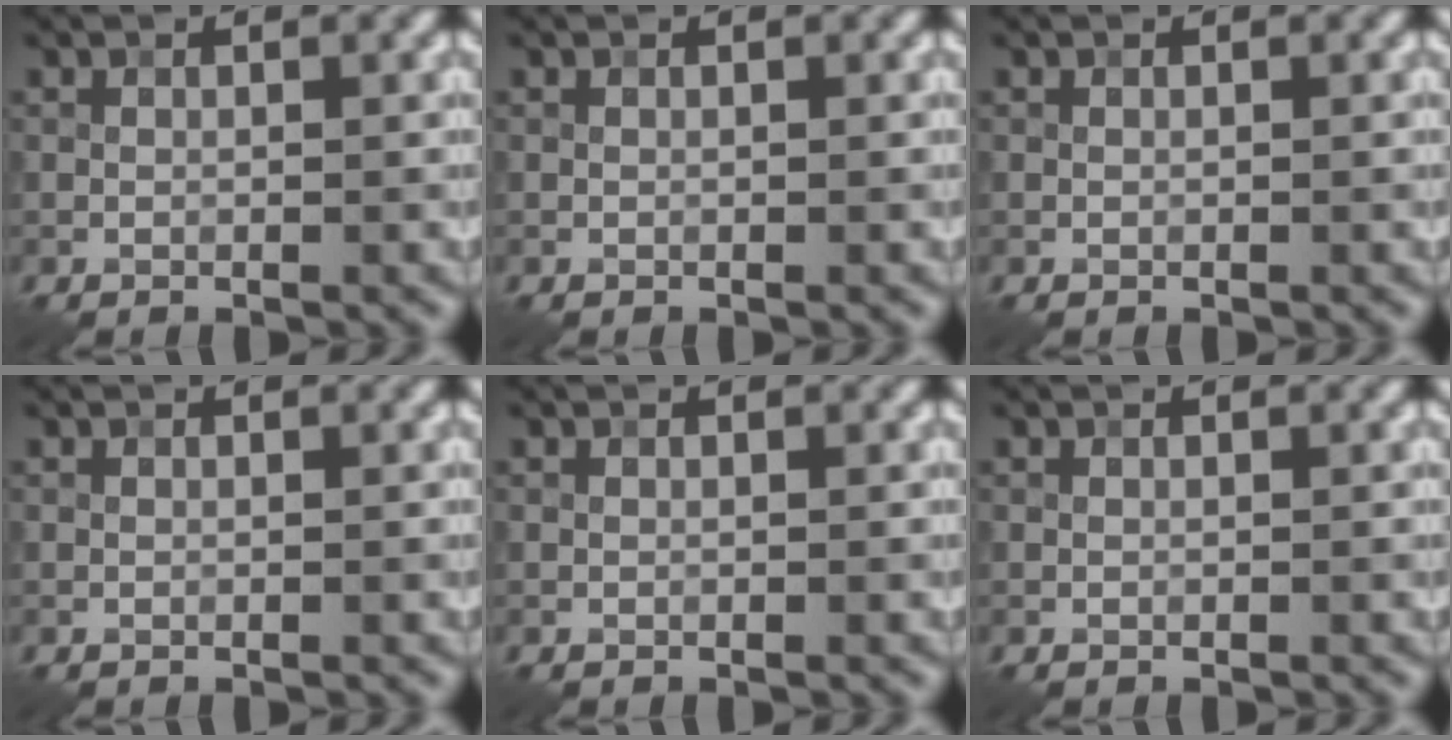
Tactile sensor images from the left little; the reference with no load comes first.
{"total": 0.0}
{"total": 0.0}
{"total": 0.0}
{"total": 0.0}
{"total": 0.0}